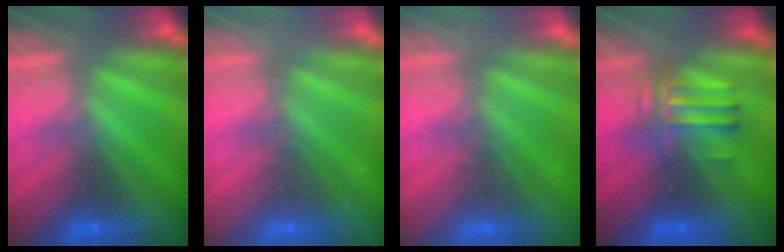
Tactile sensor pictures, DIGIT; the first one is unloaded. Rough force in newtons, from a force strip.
{"total": 2.1}
{"total": 2.1}
{"total": 4.6}